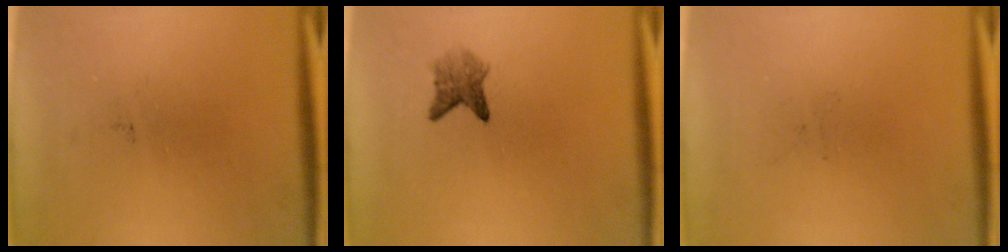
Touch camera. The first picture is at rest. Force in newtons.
{"total": 2.7}
{"total": 0.0}